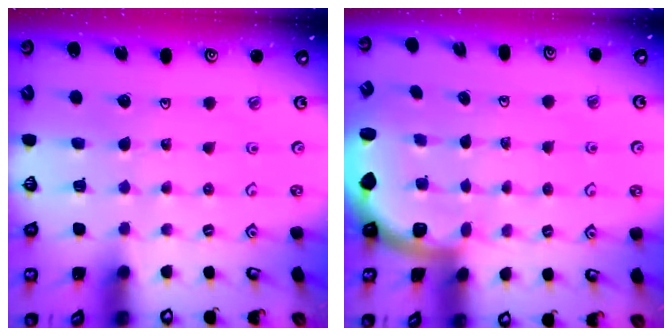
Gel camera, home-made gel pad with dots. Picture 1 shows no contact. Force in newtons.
{"total": 2.0, "press": 1.9, "slide": 0.5}